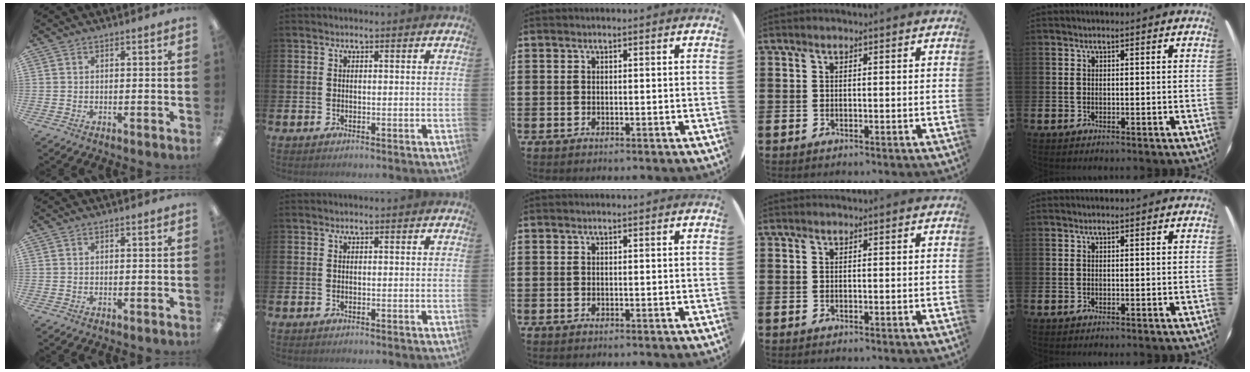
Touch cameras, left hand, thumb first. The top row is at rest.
{}